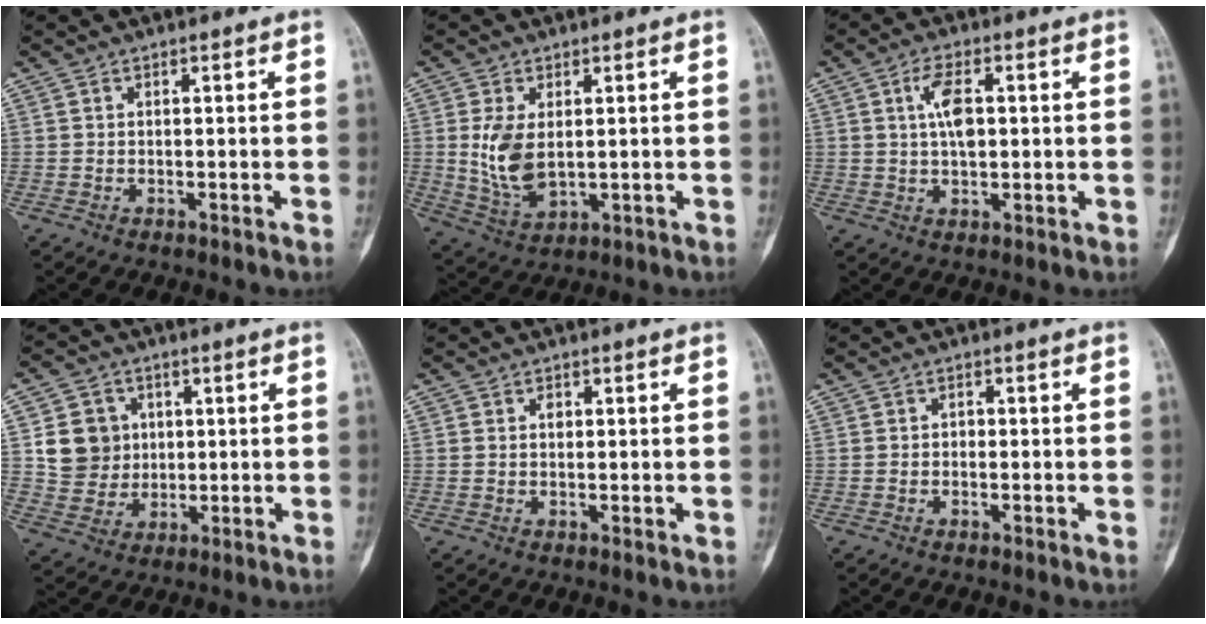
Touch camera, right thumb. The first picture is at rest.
{"total": 8.5, "force": [0.8, 4.8, 7.0], "torque": [-0.138, -0.012, 0.032]}
{"total": 6.2, "force": [1.2, 3.1, 5.2], "torque": [-0.091, 0.005, 0.018]}
{"total": 9.1, "force": [1.6, 8.4, 3.1], "torque": [-0.021, -0.003, 0.034]}
{"total": 1.4, "force": [0.3, 1.1, 0.8], "torque": [-0.004, 0.003, 0.004]}
{"total": 0.9, "force": [-0.2, 0.7, 0.4], "torque": [0.004, 0.002, -0.007]}